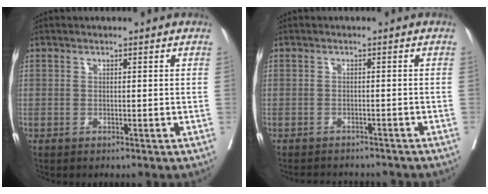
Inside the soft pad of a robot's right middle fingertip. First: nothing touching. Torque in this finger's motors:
{"motor_torque": [0.01, -0.05, 0.02, -0.01]}